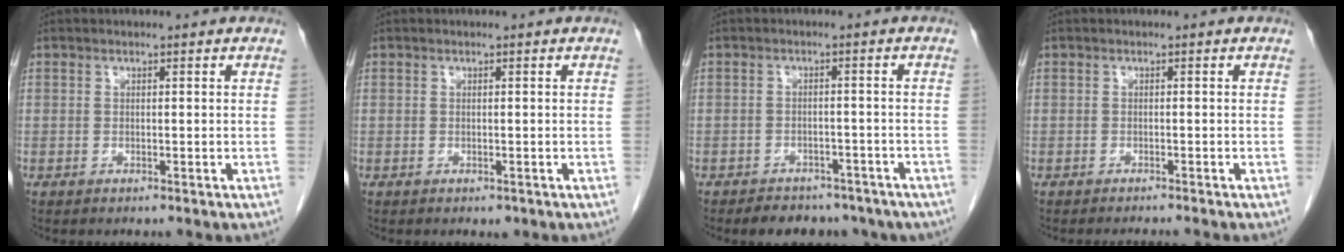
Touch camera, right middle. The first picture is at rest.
{"total": 0.6, "force": [-0.3, 0.4, 0.3], "torque": [-0.003, 0.001, 0.001]}
{"total": 10.1, "force": [-7.9, 5.3, 3.3], "torque": [-0.040, 0.003, -0.086]}
{"total": 2.4, "force": [-2.3, -0.5, 0.7], "torque": [-0.003, -0.003, -0.030]}